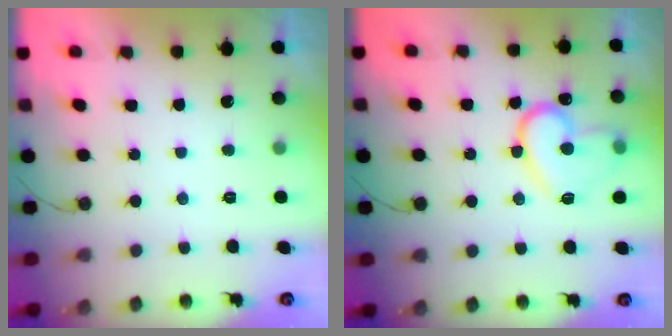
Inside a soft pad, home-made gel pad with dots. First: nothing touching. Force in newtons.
{"total": 14.8, "press": 14.8, "slide": 0.7}